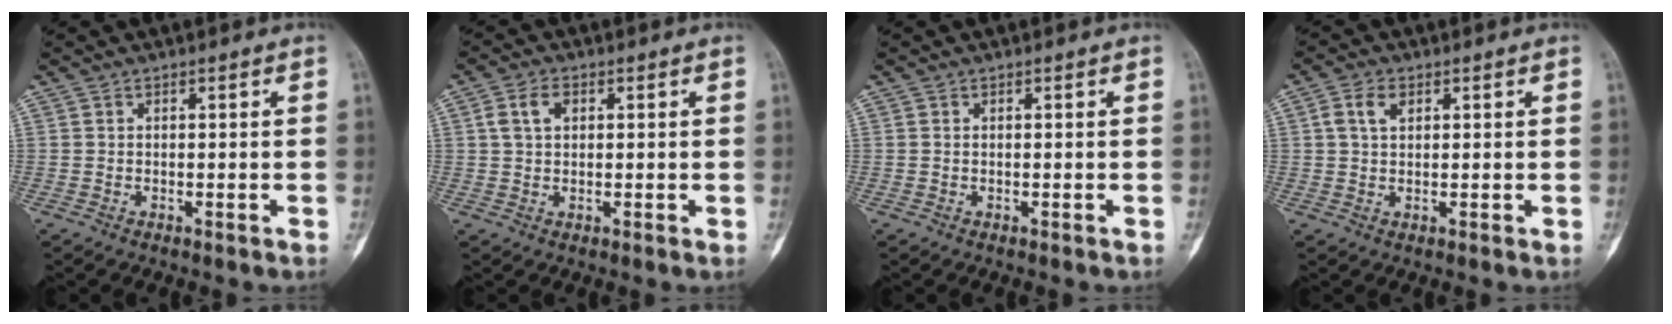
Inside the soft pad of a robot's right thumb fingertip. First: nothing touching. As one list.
[{"total": 4.2, "force": [1.1, 2.7, 3.0], "torque": [-0.060, 0.005, 0.020]}, {"total": 0.0}, {"total": 3.9, "force": [1.3, 2.4, 2.8], "torque": [-0.055, 0.002, 0.023]}]